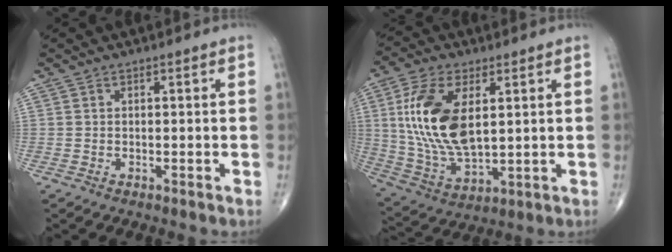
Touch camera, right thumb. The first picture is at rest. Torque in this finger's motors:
{"motor_torque": [0.76, 2.70, 1.62, 0.50, 0.54]}